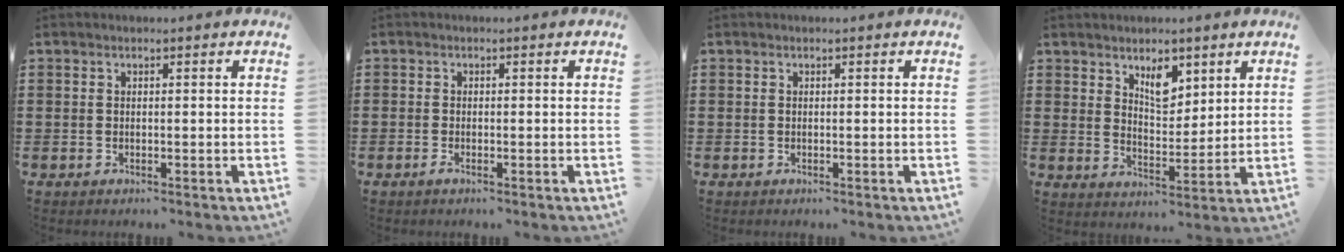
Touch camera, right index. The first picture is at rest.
{"total": 0.7, "force": [-0.5, 0.2, 0.5], "torque": [-0.011, -0.006, -0.007]}
{"total": 0.0}
{"total": 5.6, "force": [3.7, 2.9, 3.0], "torque": [-0.047, -0.005, 0.062]}